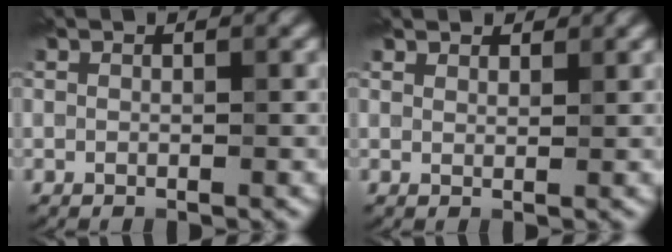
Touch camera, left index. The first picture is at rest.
{"total": 1.8, "force": [1.7, 0.6, 0.0], "torque": [-0.002, -0.008, 0.031]}